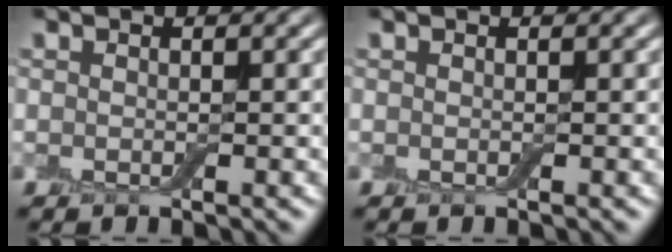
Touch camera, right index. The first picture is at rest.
{"total": 0.0}